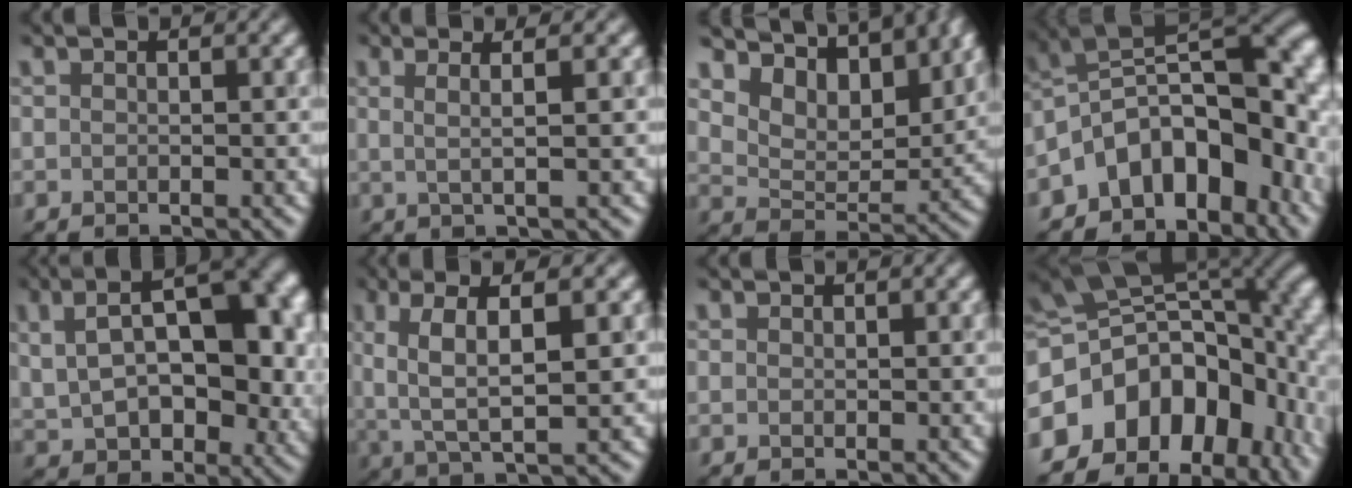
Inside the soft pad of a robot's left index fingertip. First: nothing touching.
{"total": 1.6, "force": [0.1, -0.8, 1.3], "torque": [-0.046, -0.011, 0.019]}
{"total": 7.6, "force": [6.9, 2.1, 2.6], "torque": [-0.090, -0.019, 0.149]}
{"total": 10.4, "force": [-5.6, 5.3, 7.1], "torque": [-0.104, 0.003, -0.063]}
{"total": 9.9, "force": [1.8, 5.6, 8.0], "torque": [-0.147, -0.018, 0.082]}
{"total": 4.8, "force": [0.7, 0.7, 4.7], "torque": [-0.122, -0.011, 0.052]}
{"total": 1.3, "force": [-0.3, -0.8, -0.9], "torque": [0.004, -0.016, 0.015]}
{"total": 14.4, "force": [-5.1, 9.7, 9.3], "torque": [-0.173, -0.012, -0.050]}